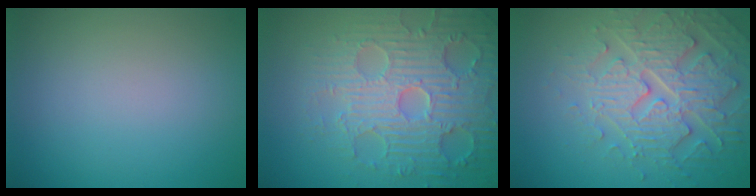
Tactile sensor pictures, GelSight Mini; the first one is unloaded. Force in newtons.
{"total": 7.1, "press": 6.0, "slide": 3.9}
{"total": 5.2, "press": 5.0, "slide": 1.4}